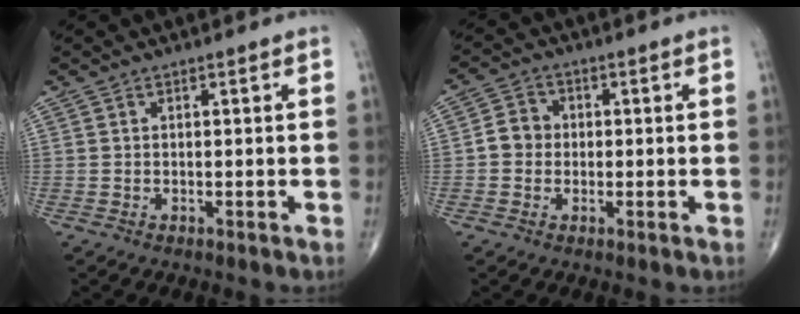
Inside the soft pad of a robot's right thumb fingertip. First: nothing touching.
{"total": 4.3, "force": [-0.3, 3.9, 1.8], "torque": [-0.019, 0.013, -0.014]}